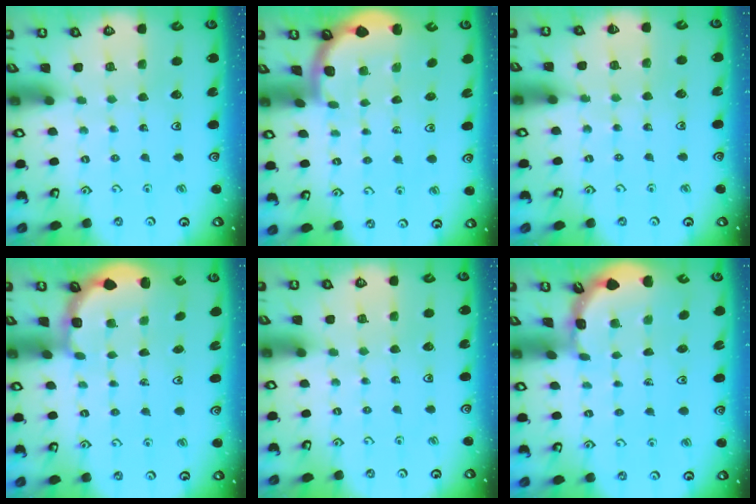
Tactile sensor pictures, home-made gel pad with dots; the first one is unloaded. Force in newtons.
{"total": 1.8, "press": 1.8, "slide": 0.2}
{"total": 4.0, "press": 3.7, "slide": 1.5}
{"total": 2.9, "press": 2.5, "slide": 1.4}
{"total": 0.0}
{"total": 1.6, "press": 1.6, "slide": 0.1}